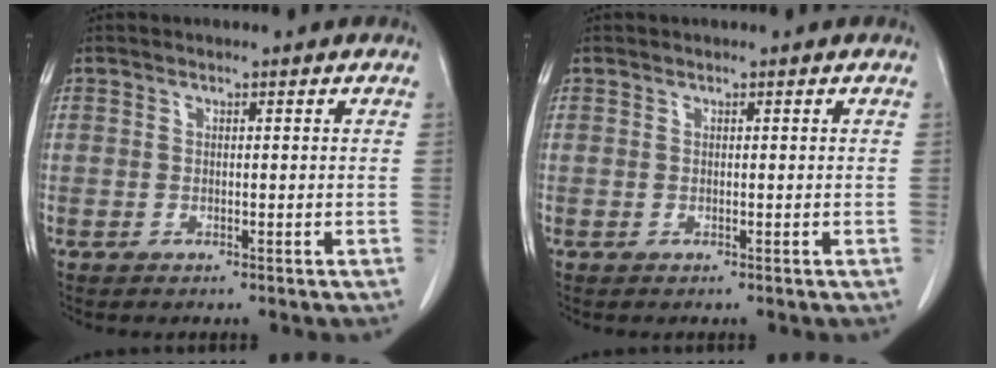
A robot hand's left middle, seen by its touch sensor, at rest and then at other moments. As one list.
[{"total": 0.0}]